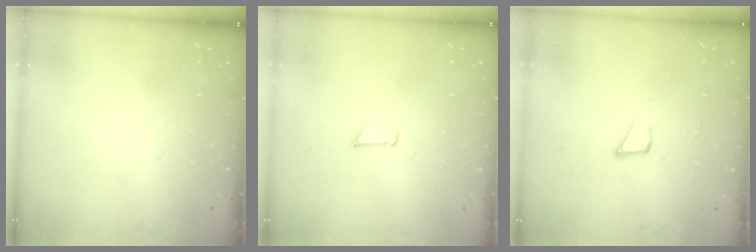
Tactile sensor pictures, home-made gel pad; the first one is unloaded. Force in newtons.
{"total": 0.9, "press": 0.9, "slide": 0.1}
{"total": 4.5, "press": 4.5, "slide": 0.3}